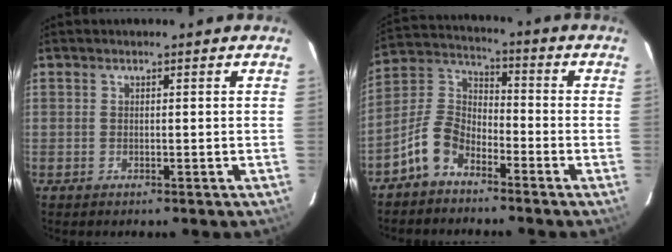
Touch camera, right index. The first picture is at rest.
{"total": 8.6, "force": [-5.7, 4.6, 4.4], "torque": [-0.104, 0.025, -0.121]}